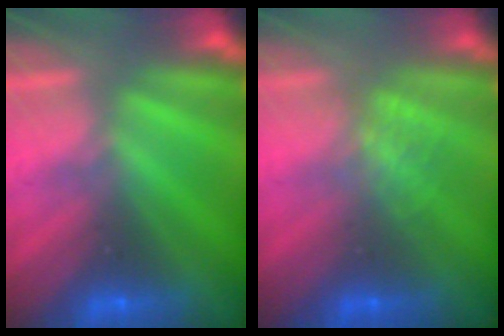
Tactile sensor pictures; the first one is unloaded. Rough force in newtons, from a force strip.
{"total": 1.2}